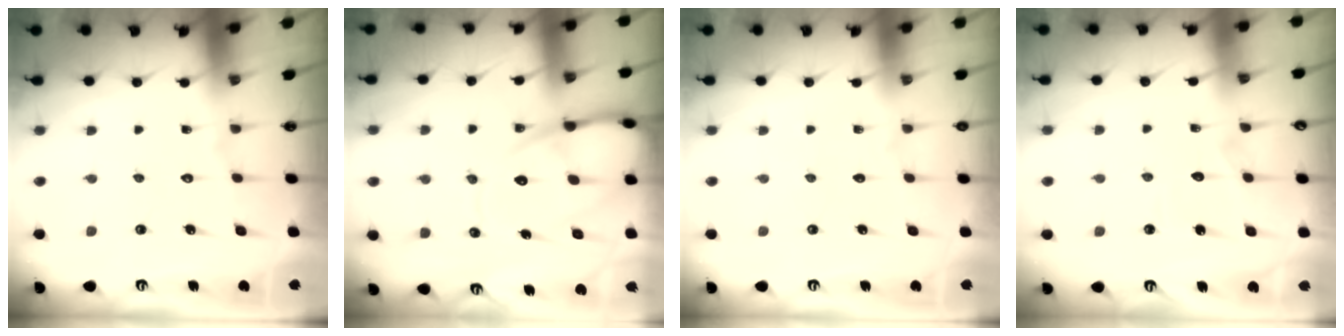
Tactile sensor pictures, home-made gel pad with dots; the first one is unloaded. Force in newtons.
{"total": 13.5, "press": 13.4, "slide": 1.3}
{"total": 0.0}
{"total": 3.7, "press": 3.7, "slide": 0.1}